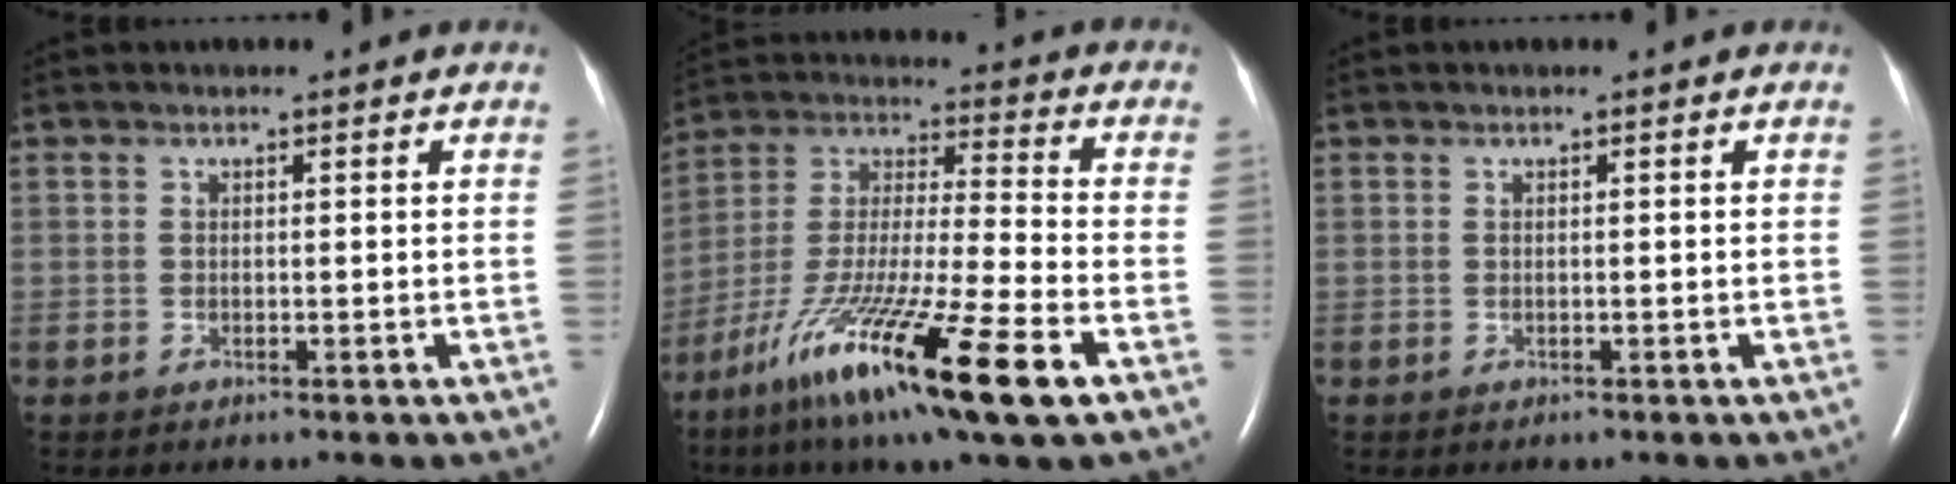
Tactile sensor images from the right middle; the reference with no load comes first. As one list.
[{"total": 22.5, "force": [-11.7, 1.7, 19.2], "torque": [-0.353, -0.053, -0.207]}, {"total": 0.0}]